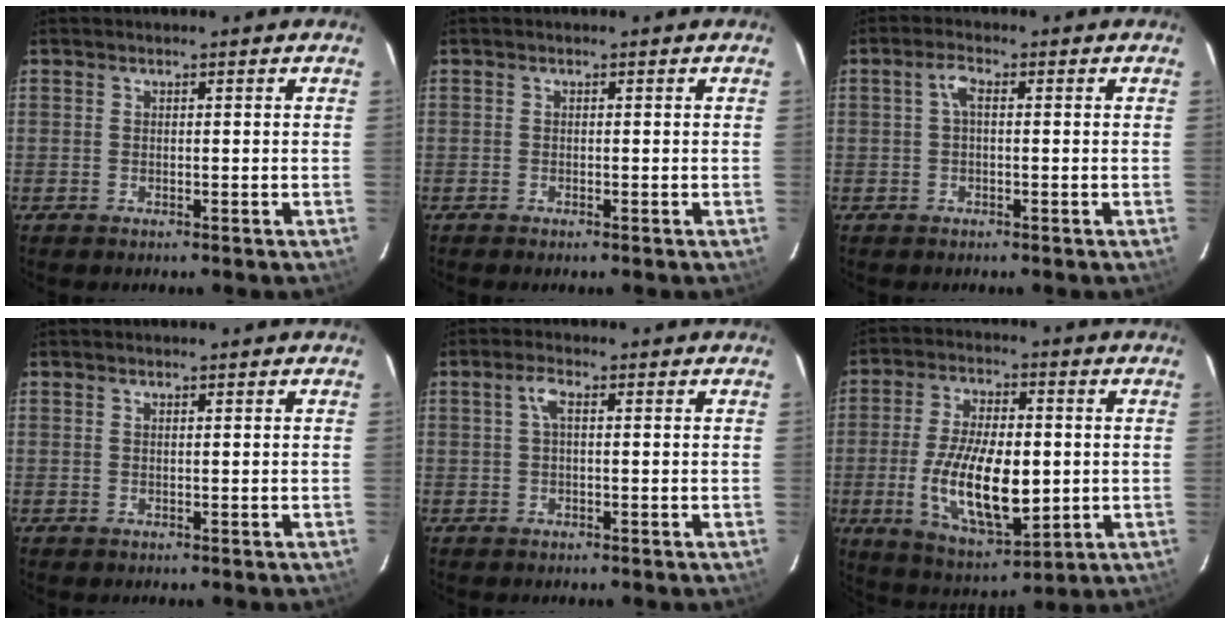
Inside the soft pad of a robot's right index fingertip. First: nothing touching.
{"total": 0.0}
{"total": 2.3, "force": [0.1, 0.9, 2.1], "torque": [-0.045, 0.010, 0.002]}
{"total": 0.0}
{"total": 2.4, "force": [0.3, 0.8, 2.2], "torque": [-0.048, 0.009, 0.006]}
{"total": 16.1, "force": [-2.0, 7.1, 14.4], "torque": [-0.280, -0.015, -0.024]}